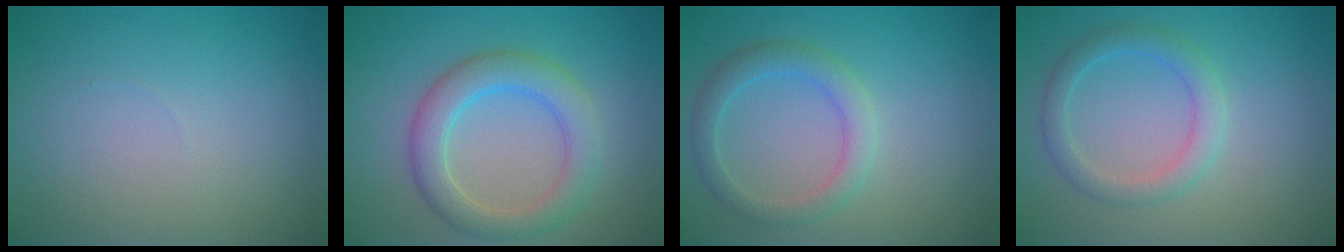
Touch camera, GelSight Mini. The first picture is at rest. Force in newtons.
{"total": 4.5, "press": 4.5, "slide": 0.1}
{"total": 2.9, "press": 2.9, "slide": 0.2}
{"total": 2.7, "press": 2.7, "slide": 0.1}